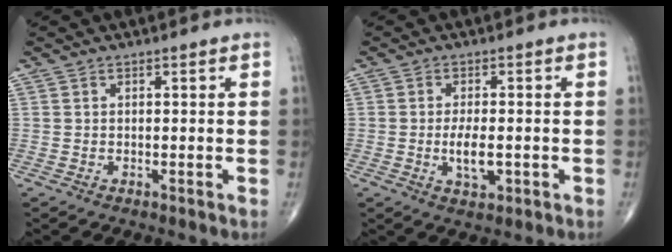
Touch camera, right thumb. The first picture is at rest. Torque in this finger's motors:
{"motor_torque": [2.63, 2.37, 1.06, -1.06, 0.39]}